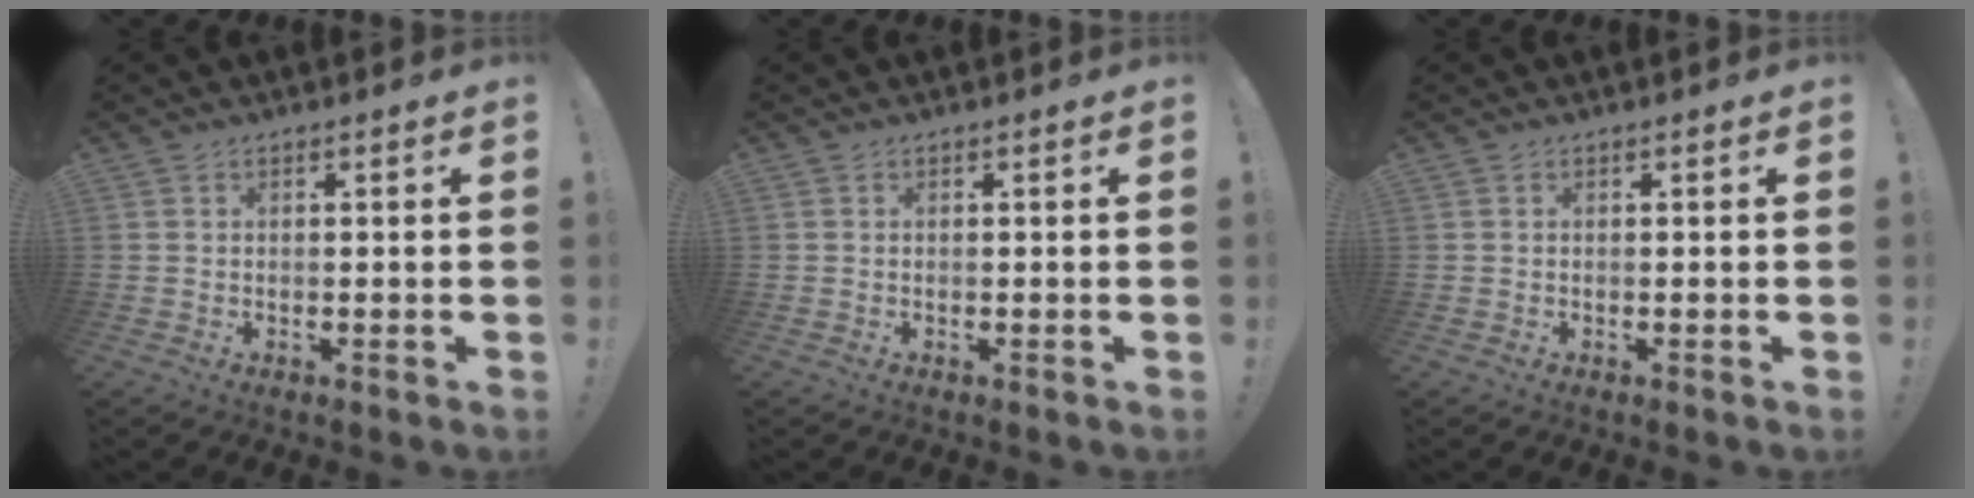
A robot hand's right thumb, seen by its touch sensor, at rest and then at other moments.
{"total": 0.0}
{"total": 0.0}